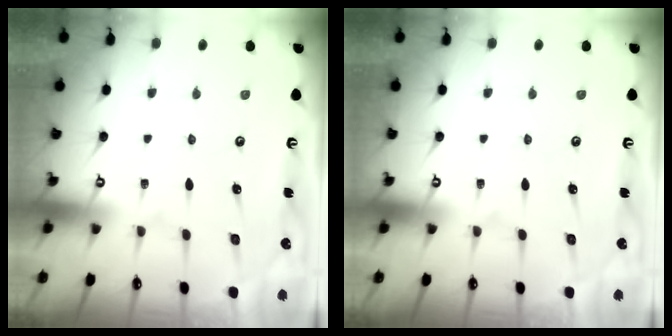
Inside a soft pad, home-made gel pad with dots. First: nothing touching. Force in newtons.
{"total": 0.0}